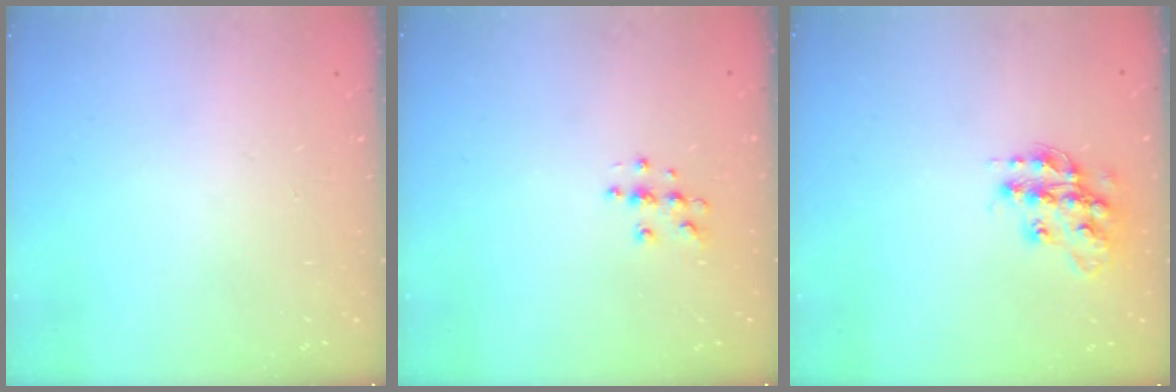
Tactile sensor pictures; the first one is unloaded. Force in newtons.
{"total": 5.4, "press": 5.4, "slide": 0.6}
{"total": 14.9, "press": 14.9, "slide": 0.9}